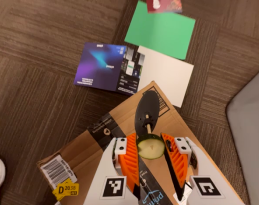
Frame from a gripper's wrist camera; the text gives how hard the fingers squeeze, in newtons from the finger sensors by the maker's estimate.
{"total": 9.7, "left": 9.7, "right": 9.7}